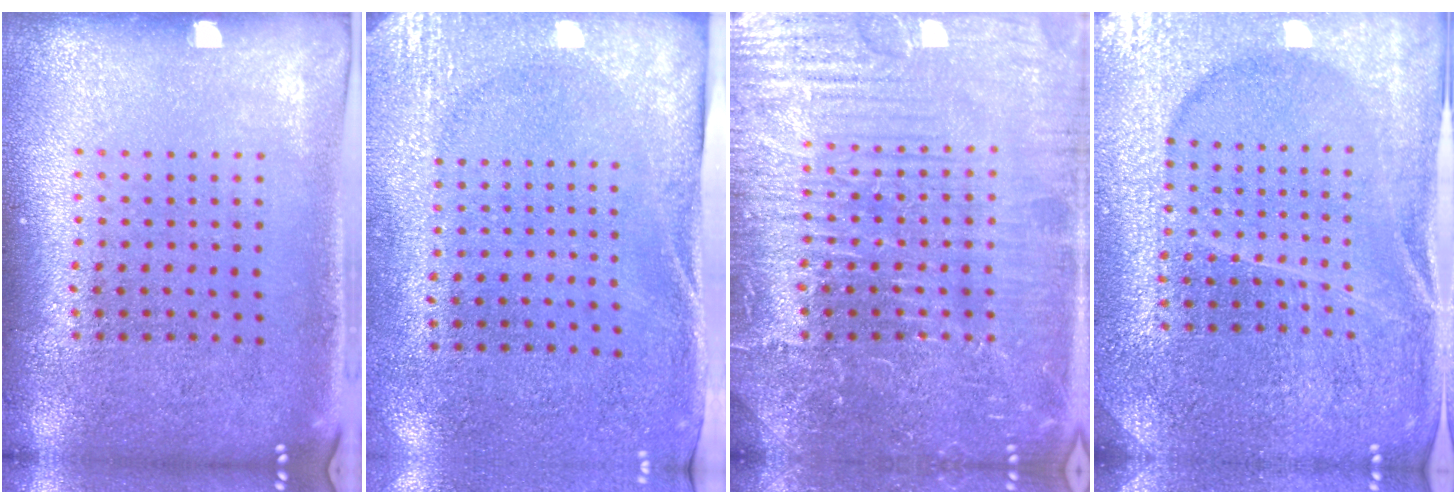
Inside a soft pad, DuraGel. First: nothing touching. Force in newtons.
{"total": 2.8, "press": 2.2, "slide": 1.7}
{"total": 6.0, "press": 5.9, "slide": 0.7}
{"total": 4.1, "press": 3.9, "slide": 1.1}